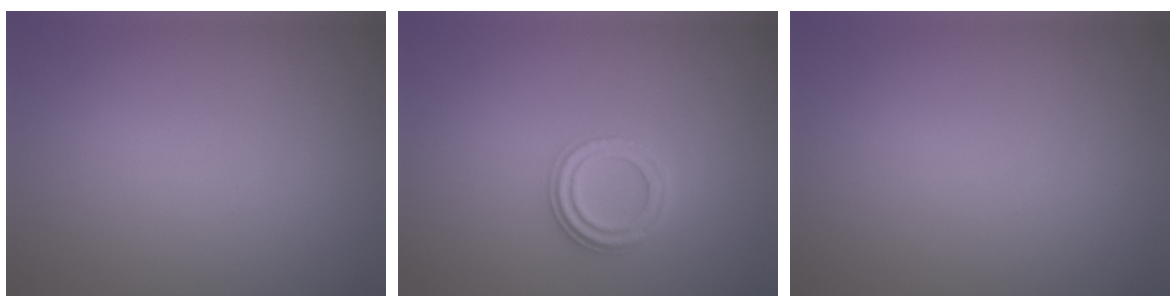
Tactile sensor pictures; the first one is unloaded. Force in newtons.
{"total": 2.2, "press": 2.1, "slide": 0.6}
{"total": 0.0}